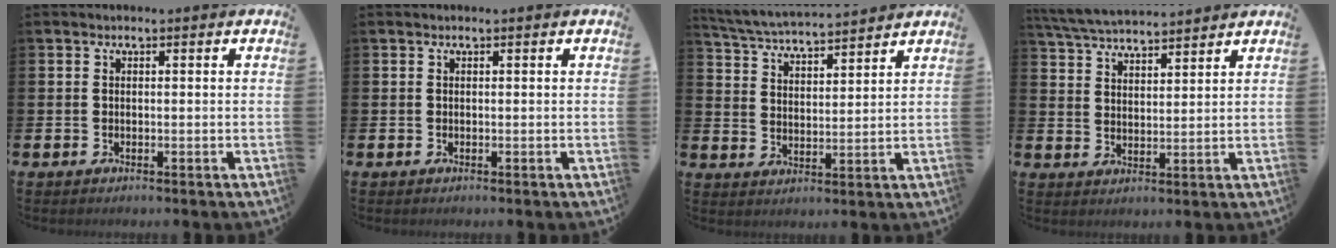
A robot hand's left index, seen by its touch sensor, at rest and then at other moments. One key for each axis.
{"total": 0.0}
{"total": 5.0, "fx": 5.0, "fy": 0.2, "fz": 0.7, "tx": -0.032, "ty": -0.035, "tz": 0.086}
{"total": 5.2, "fx": 5.2, "fy": 0.4, "fz": 0.6, "tx": -0.030, "ty": -0.029, "tz": 0.093}